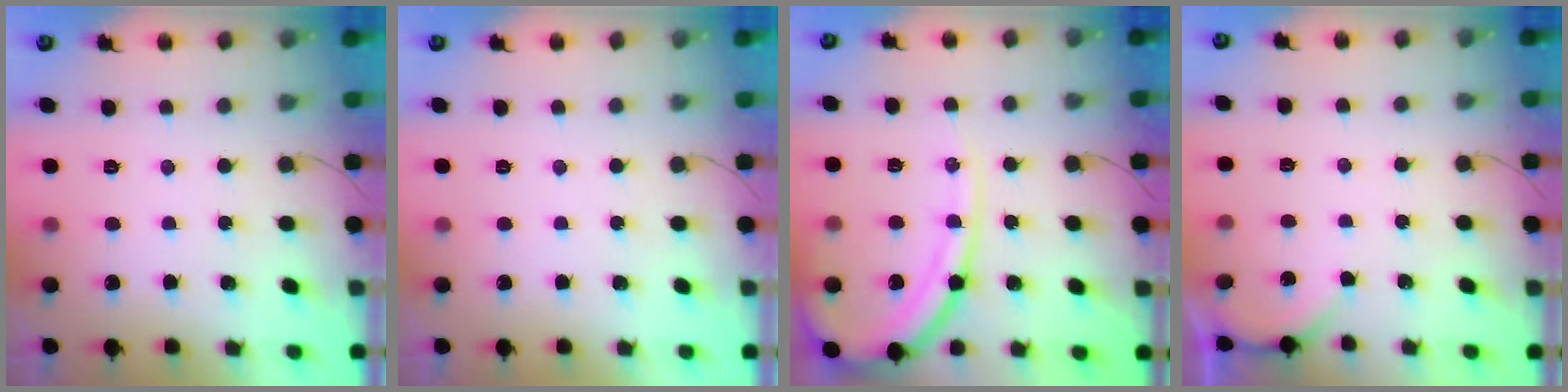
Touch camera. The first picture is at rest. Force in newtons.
{"total": 0.0}
{"total": 14.0, "press": 13.9, "slide": 1.4}
{"total": 1.6, "press": 1.6, "slide": 0.2}